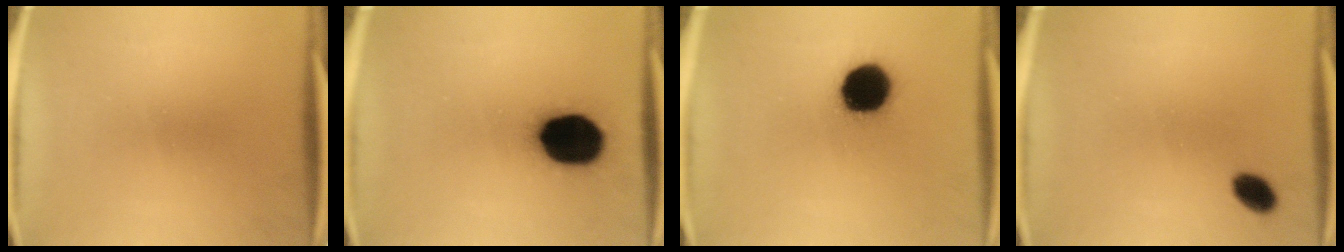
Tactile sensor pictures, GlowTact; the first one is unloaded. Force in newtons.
{"total": 18.3}
{"total": 13.5}
{"total": 3.7}